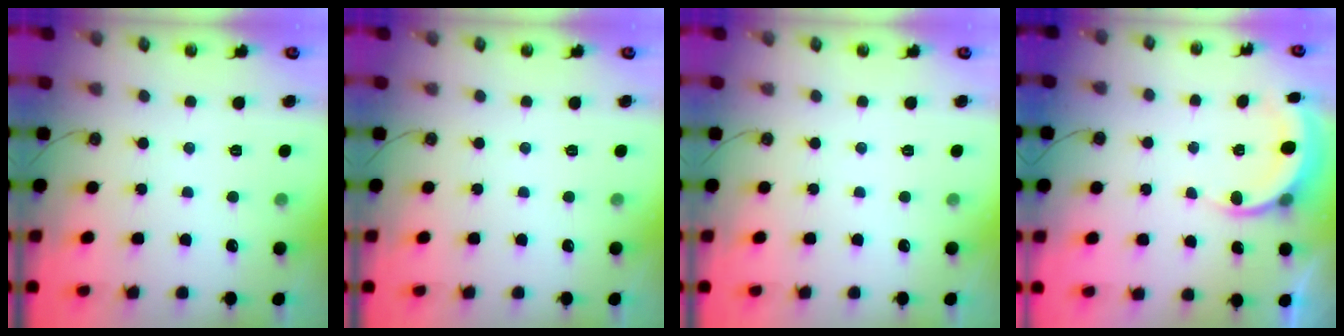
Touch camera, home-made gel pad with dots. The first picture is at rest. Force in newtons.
{"total": 0.0}
{"total": 0.0}
{"total": 6.3, "press": 6.2, "slide": 1.0}